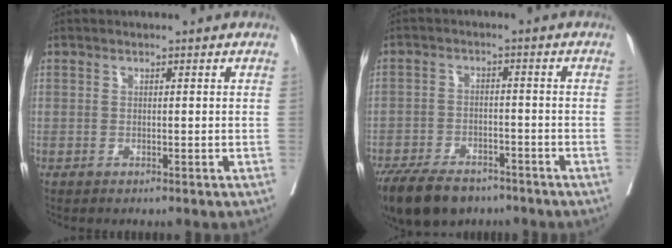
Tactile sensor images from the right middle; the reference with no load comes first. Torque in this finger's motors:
{"motor_torque": [0.84, -0.82, 0.38, 0.06]}